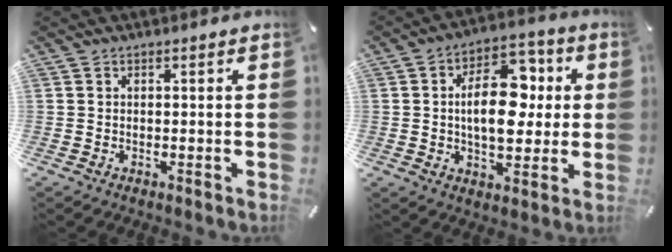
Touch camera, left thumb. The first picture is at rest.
{"total": 15.2, "force": [1.5, 9.4, 11.9], "torque": [-0.177, 0.000, 0.023]}